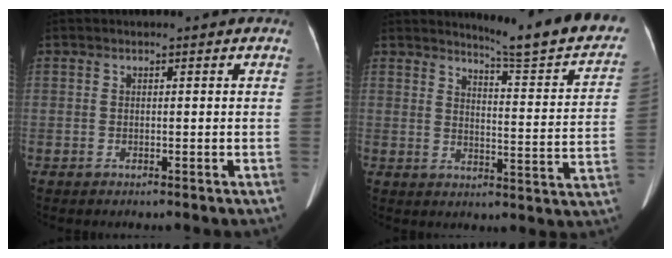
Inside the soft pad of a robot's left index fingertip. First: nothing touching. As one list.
[{"total": 15.3, "force": [14.0, 0.4, 6.1], "torque": [-0.077, -0.066, 0.162]}]